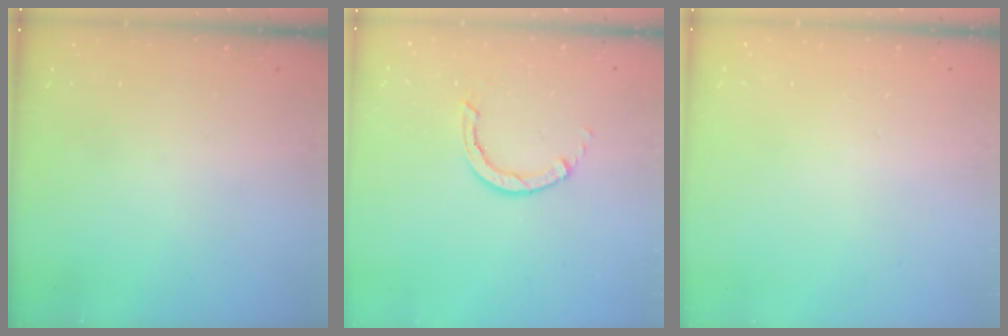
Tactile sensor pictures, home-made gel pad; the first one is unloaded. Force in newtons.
{"total": 2.8, "press": 2.8, "slide": 0.3}
{"total": 2.6, "press": 2.6, "slide": 0.2}